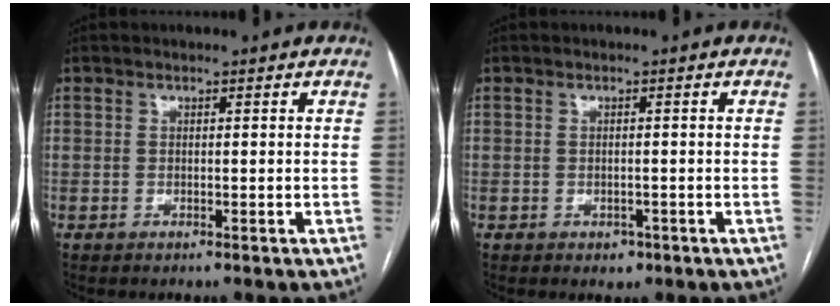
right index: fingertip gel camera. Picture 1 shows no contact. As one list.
[{"total": 1.6, "force": [-0.8, 1.2, 0.6], "torque": [-0.009, 0.002, -0.005]}]